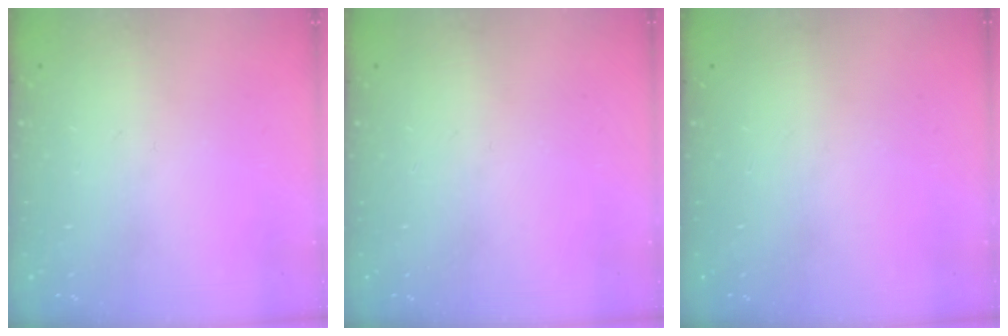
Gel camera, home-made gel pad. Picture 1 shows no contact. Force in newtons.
{"total": 0.0}
{"total": 0.0}